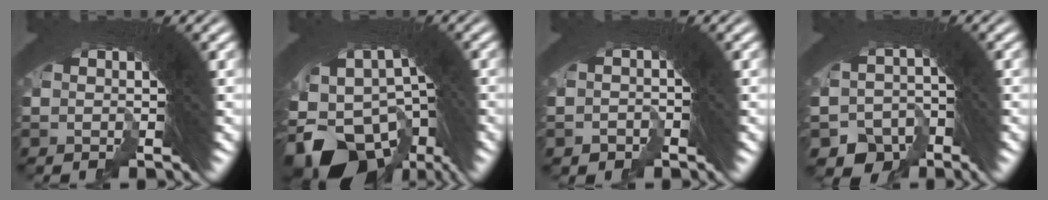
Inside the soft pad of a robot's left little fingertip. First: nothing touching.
{"total": 14.9, "force": [-5.1, 9.9, 9.8], "torque": [-0.218, -0.062, -0.058]}
{"total": 2.2, "force": [-2.0, 0.2, -1.0], "torque": [0.024, -0.001, -0.036]}
{"total": 7.6, "force": [-4.7, 5.5, 2.4], "torque": [-0.055, -0.039, -0.067]}